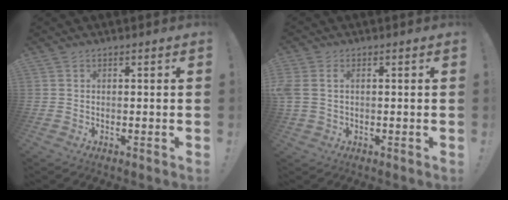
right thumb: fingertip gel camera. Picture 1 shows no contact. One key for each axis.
{"total": 3.9, "fx": 0.9, "fy": 2.8, "fz": 2.6, "tx": -0.070, "ty": 0.003, "tz": 0.016}